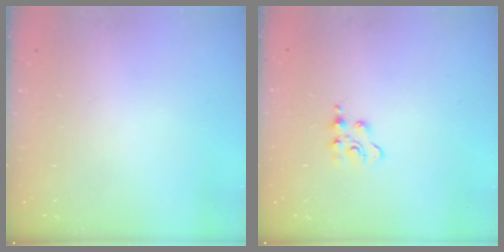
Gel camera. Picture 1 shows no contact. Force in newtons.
{"total": 3.5, "press": 3.5, "slide": 0.4}